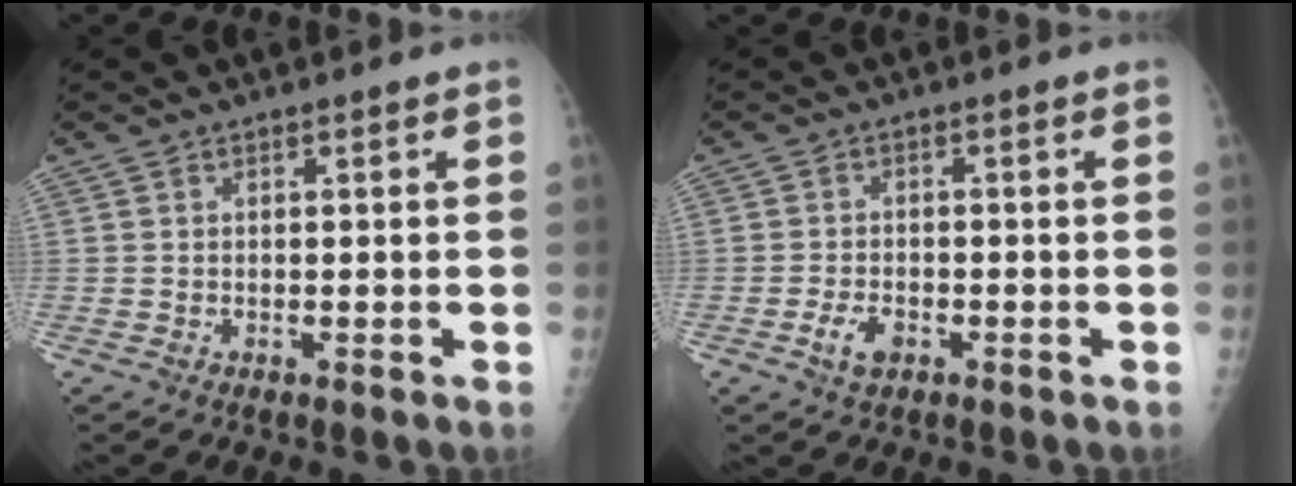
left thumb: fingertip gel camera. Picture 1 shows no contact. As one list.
[{"total": 3.6, "force": [-1.8, 2.2, 2.3], "torque": [-0.040, 0.008, -0.030]}]